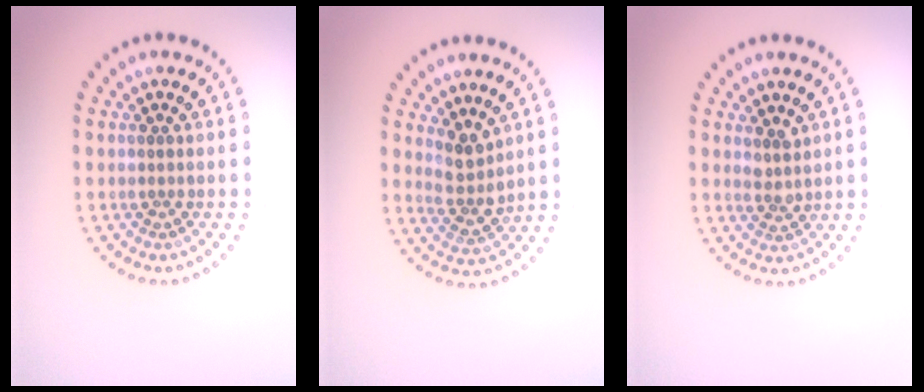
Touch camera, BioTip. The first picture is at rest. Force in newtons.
{"total": 2.7, "press": 2.2, "slide": 1.6}
{"total": 1.6, "press": 1.2, "slide": 1.0}